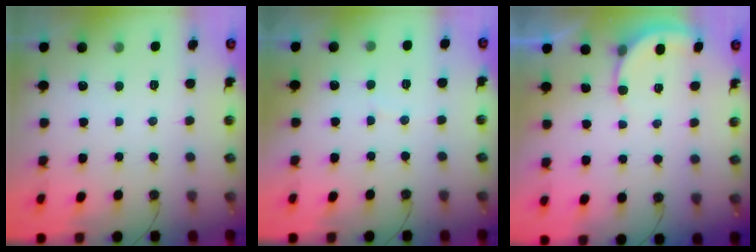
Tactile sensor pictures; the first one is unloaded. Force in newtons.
{"total": 2.6, "press": 2.6, "slide": 0.4}
{"total": 2.4, "press": 2.4, "slide": 0.5}